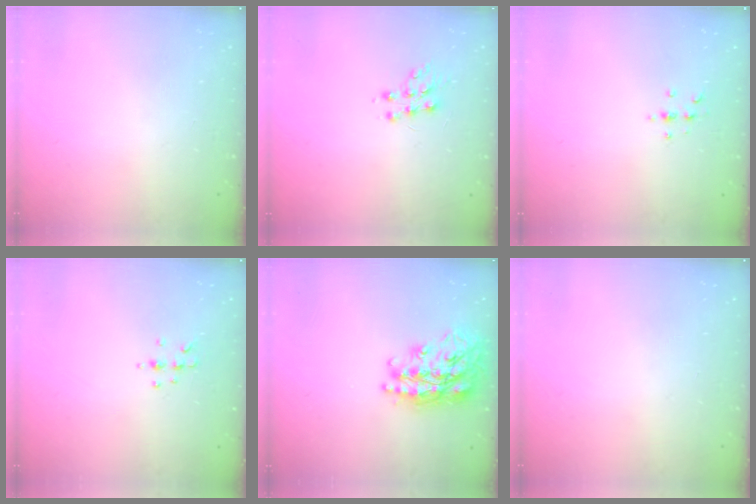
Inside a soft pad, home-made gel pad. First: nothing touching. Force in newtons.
{"total": 7.9, "press": 7.8, "slide": 0.6}
{"total": 2.2, "press": 2.1, "slide": 0.2}
{"total": 4.7, "press": 4.6, "slide": 1.1}
{"total": 23.2, "press": 23.2, "slide": 1.8}
{"total": 0.0}